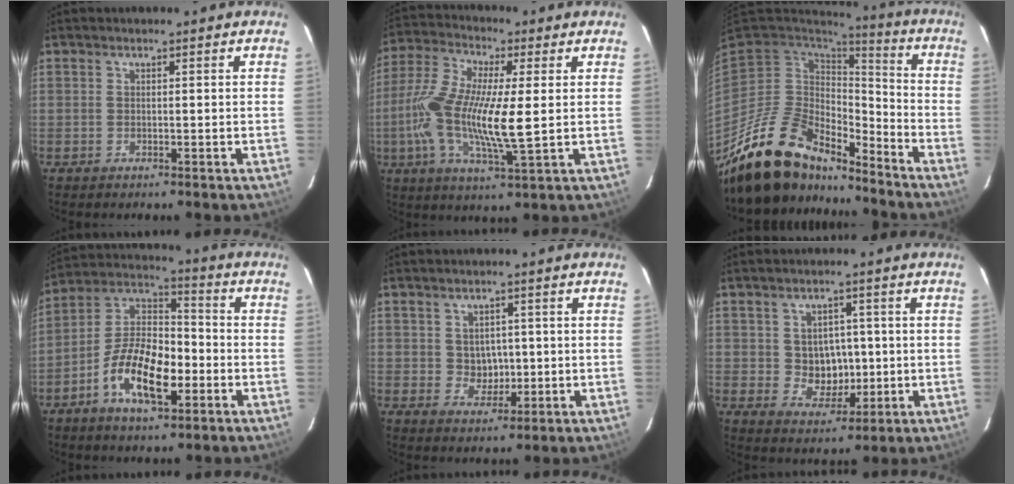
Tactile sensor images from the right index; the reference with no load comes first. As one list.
[{"total": 15.4, "force": [-0.5, 3.5, 15.0], "torque": [-0.298, -0.003, -0.019]}, {"total": 19.4, "force": [-16.2, 7.2, 7.8], "torque": [-0.160, -0.005, -0.280]}, {"total": 14.3, "force": [-5.5, 6.6, 11.4], "torque": [-0.219, 0.012, -0.100]}, {"total": 4.0, "force": [0.2, 3.8, 1.4], "torque": [-0.024, 0.005, 0.013]}, {"total": 6.4, "force": [0.1, 5.8, 2.8], "torque": [-0.051, 0.006, 0.016]}]